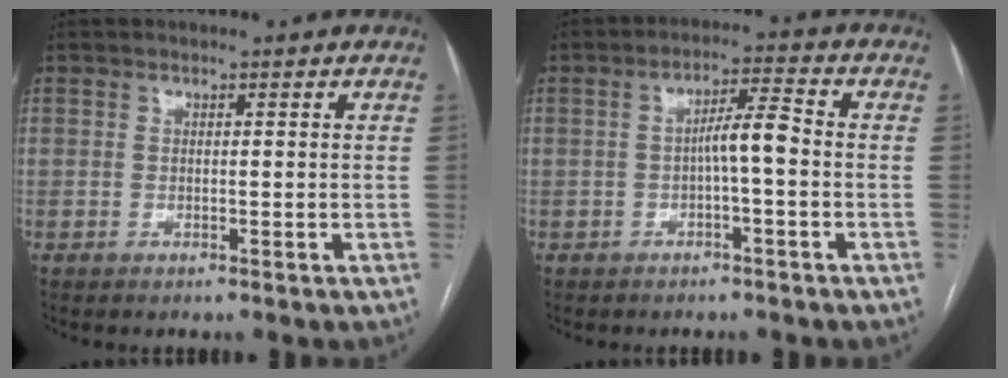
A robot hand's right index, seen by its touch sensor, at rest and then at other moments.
{"total": 4.8, "force": [-0.7, 0.5, 4.7], "torque": [-0.076, 0.015, -0.010]}